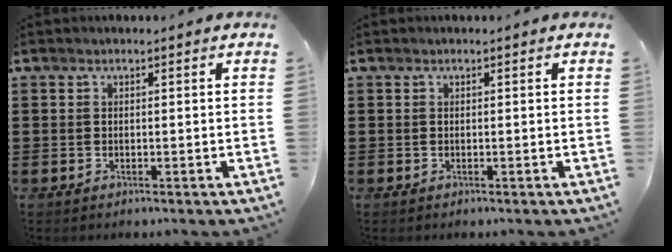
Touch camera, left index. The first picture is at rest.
{"total": 0.0}